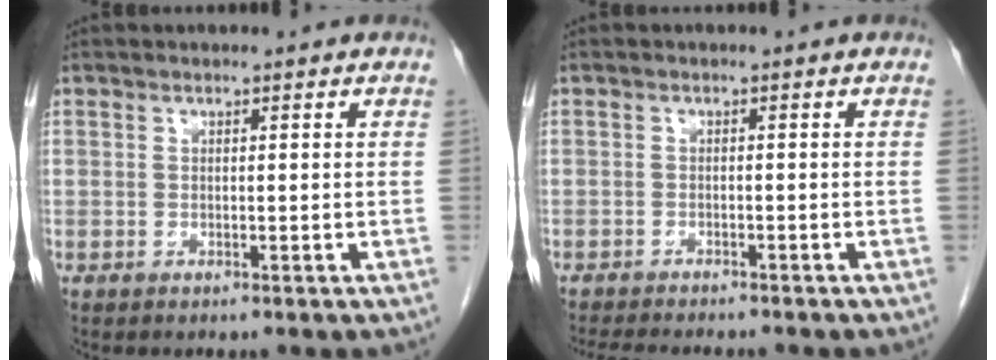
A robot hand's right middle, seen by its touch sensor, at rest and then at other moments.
{"total": 8.4, "force": [-7.6, 1.3, 3.5], "torque": [-0.049, -0.012, -0.109]}